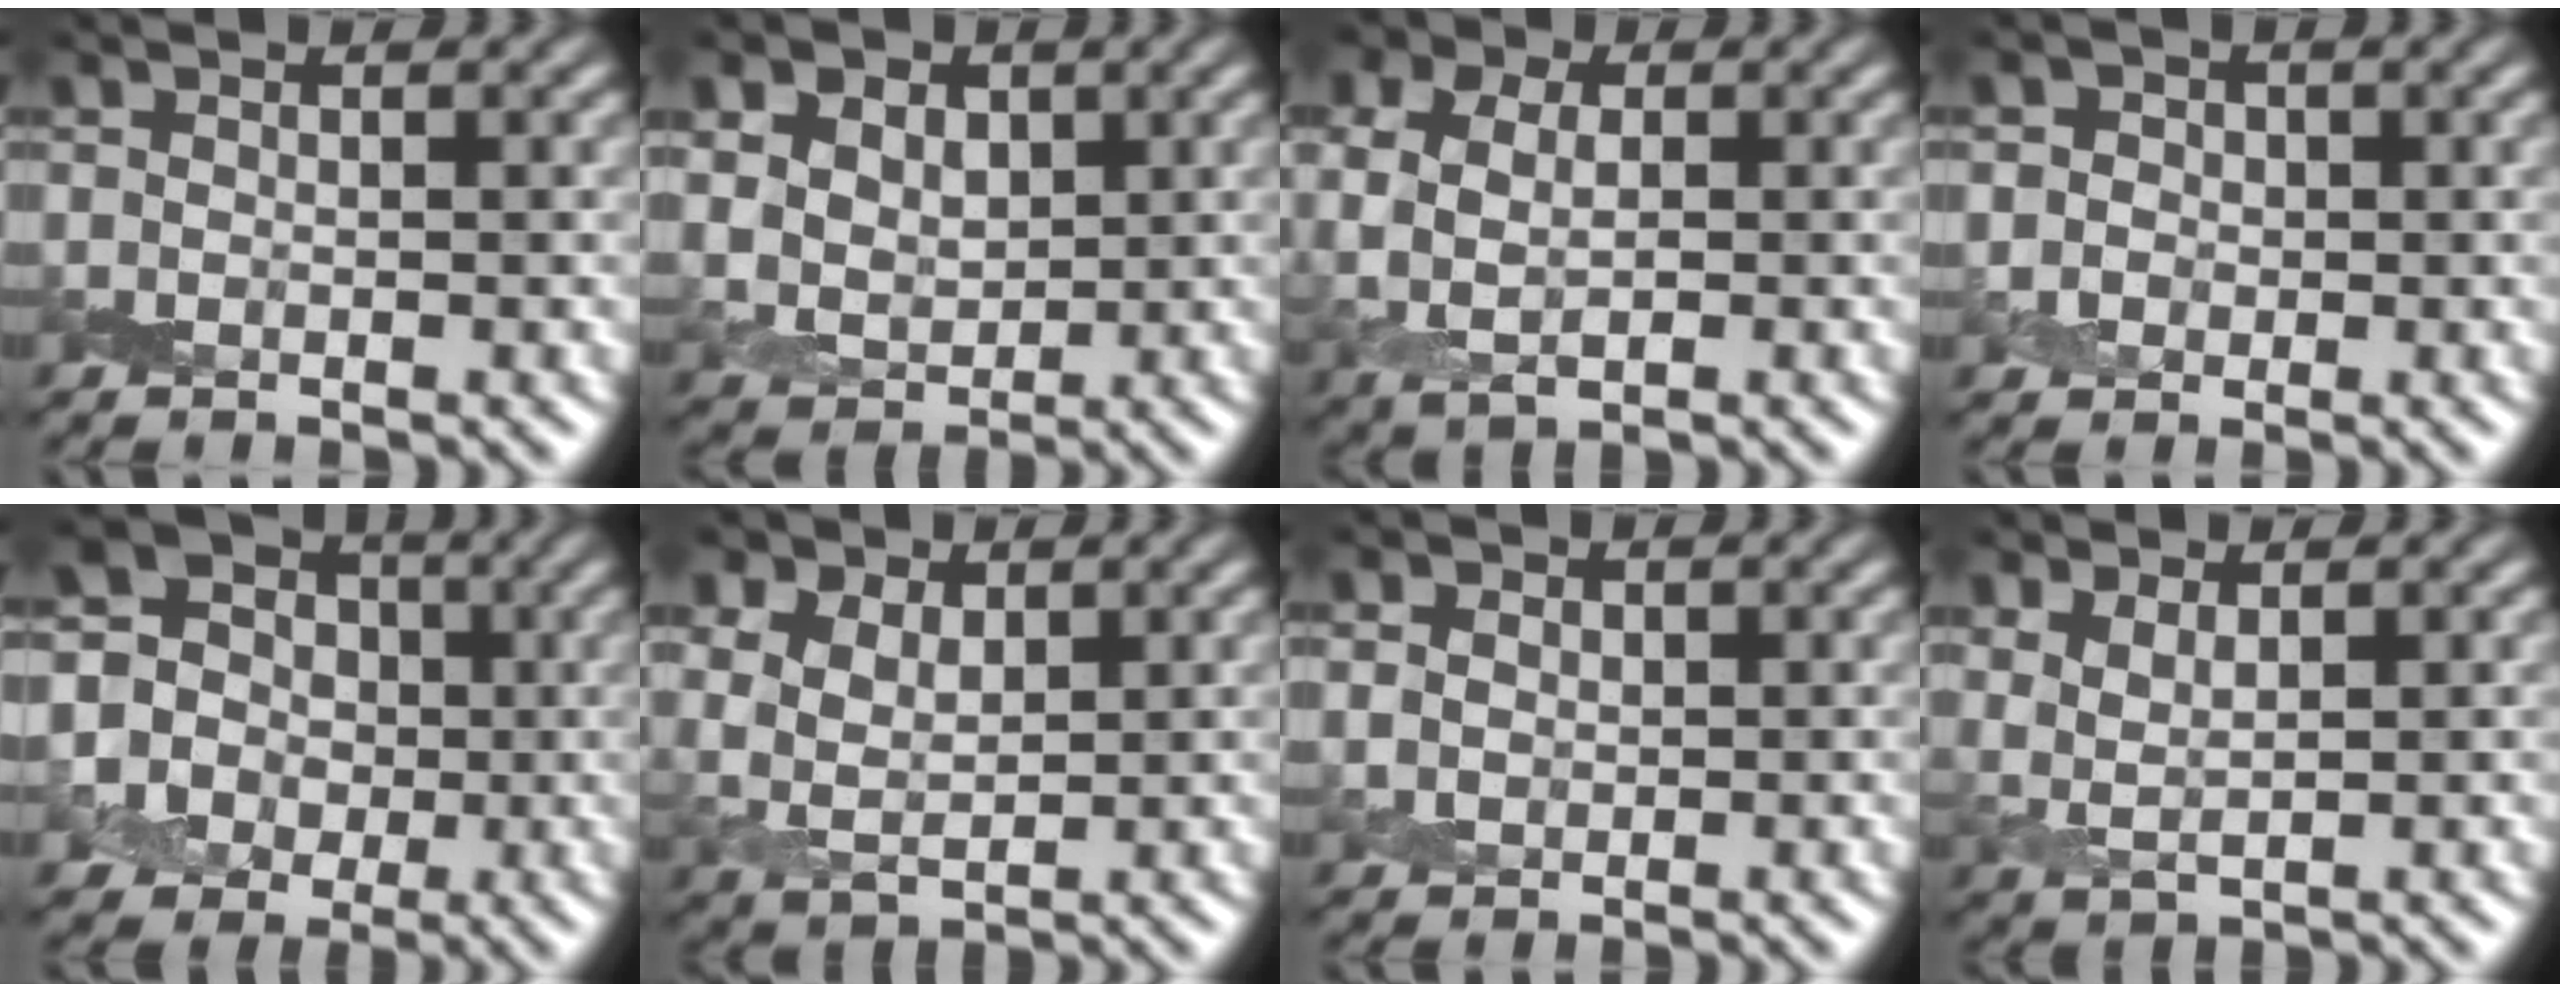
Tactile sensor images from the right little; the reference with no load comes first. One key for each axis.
{"total": 8.6, "fx": 3.2, "fy": 6.3, "fz": 4.8, "tx": -0.091, "ty": 0.021, "tz": 0.041}
{"total": 8.3, "fx": 2.2, "fy": 6.1, "fz": 5.2, "tx": -0.095, "ty": 0.028, "tz": 0.007}
{"total": 2.7, "fx": 0.4, "fy": 2.5, "fz": 0.9, "tx": 0.003, "ty": 0.008, "tz": -0.005}
{"total": 10.6, "fx": -0.7, "fy": 10.1, "fz": 3.2, "tx": -0.108, "ty": 0.019, "tz": -0.040}
{"total": 5.6, "fx": 2.3, "fy": 3.8, "fz": 3.4, "tx": -0.079, "ty": 0.013, "tz": 0.035}
{"total": 2.2, "fx": 0.7, "fy": 1.7, "fz": 1.2, "tx": -0.026, "ty": 0.008, "tz": 0.008}
{"total": 2.4, "fx": 1.1, "fy": 1.2, "fz": 1.8, "tx": -0.044, "ty": -0.006, "tz": 0.028}